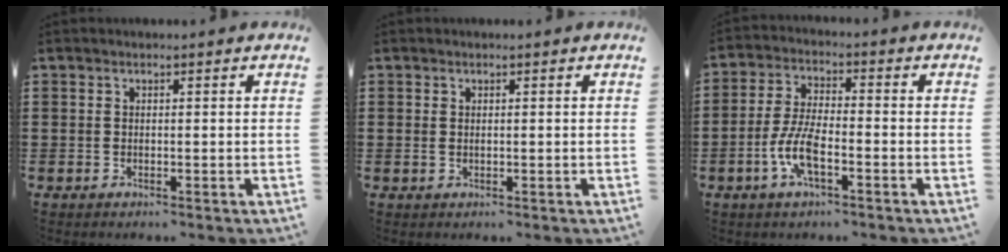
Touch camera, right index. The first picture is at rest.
{"total": 0.7, "force": [0.2, 0.3, 0.6], "torque": [-0.012, 0.004, 0.003]}
{"total": 7.2, "force": [-2.8, 2.3, 6.2], "torque": [-0.144, -0.010, -0.057]}